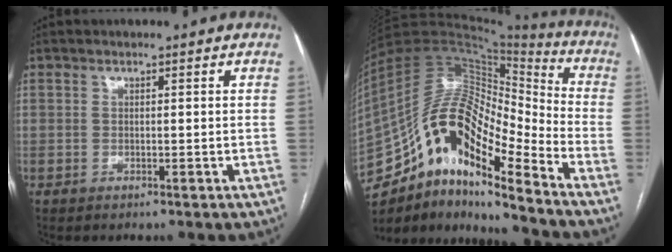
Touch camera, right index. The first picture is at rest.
{"total": 21.2, "force": [-12.9, 5.9, 15.8], "torque": [-0.300, 0.036, -0.220]}